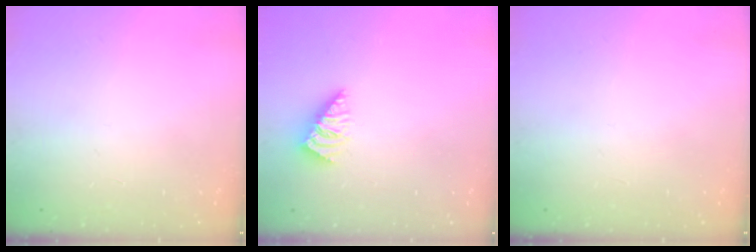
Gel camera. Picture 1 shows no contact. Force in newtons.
{"total": 1.3, "press": 1.2, "slide": 0.3}
{"total": 0.0}